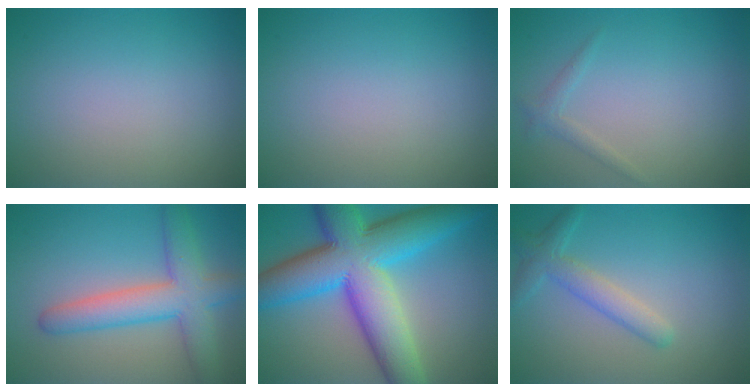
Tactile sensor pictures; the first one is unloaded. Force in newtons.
{"total": 0.0}
{"total": 1.1, "press": 1.1, "slide": 0.1}
{"total": 6.2, "press": 6.2, "slide": 0.3}
{"total": 13.7, "press": 13.7, "slide": 0.2}
{"total": 2.8, "press": 2.8, "slide": 0.1}